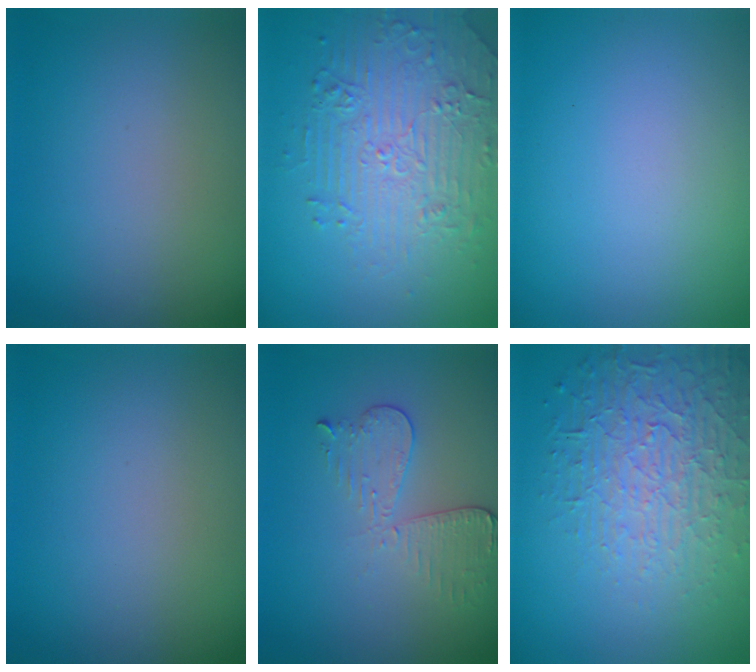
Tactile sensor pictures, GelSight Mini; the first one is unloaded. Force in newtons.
{"total": 4.4, "press": 4.0, "slide": 1.8}
{"total": 0.0}
{"total": 0.0}
{"total": 3.0, "press": 2.7, "slide": 1.2}
{"total": 5.5, "press": 4.5, "slide": 3.2}